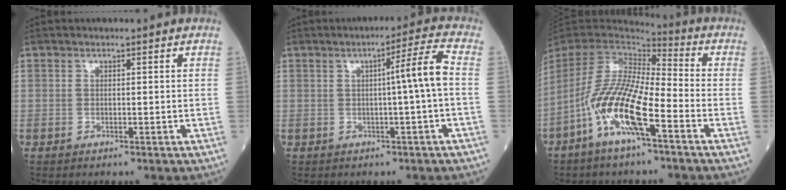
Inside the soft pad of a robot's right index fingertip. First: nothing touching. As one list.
[{"total": 5.4, "force": [-0.1, -1.1, 5.2], "torque": [-0.078, 0.007, 0.000]}, {"total": 14.0, "force": [-6.2, 2.5, 12.3], "torque": [-0.258, -0.010, -0.122]}]